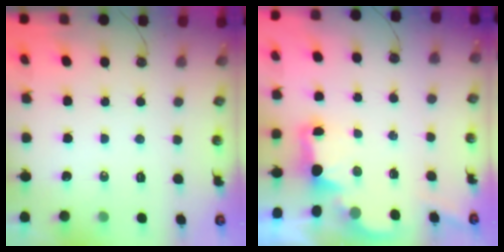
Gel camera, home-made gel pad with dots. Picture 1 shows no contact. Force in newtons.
{"total": 2.5, "press": 2.4, "slide": 0.8}